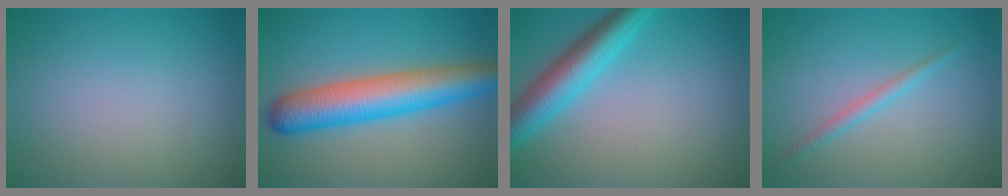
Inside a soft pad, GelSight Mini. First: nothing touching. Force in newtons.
{"total": 8.0, "press": 8.0, "slide": 0.2}
{"total": 5.3, "press": 5.3, "slide": 0.2}
{"total": 1.3, "press": 1.3, "slide": 0.0}